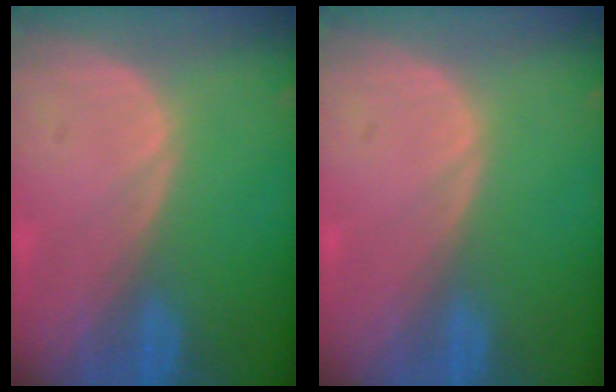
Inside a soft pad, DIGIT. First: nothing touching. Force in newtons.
{"total": 0.0}